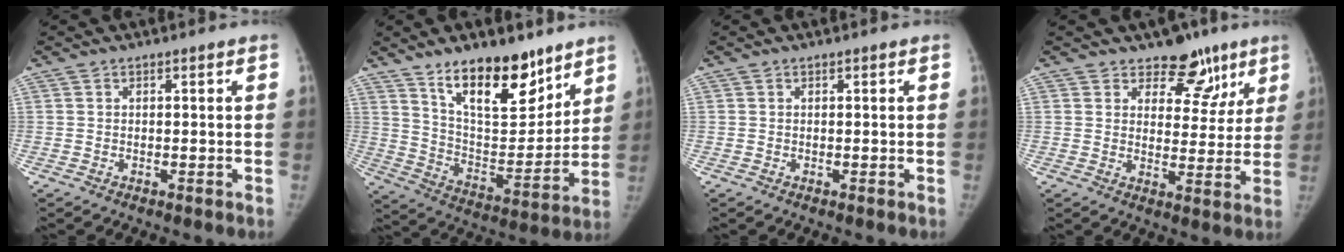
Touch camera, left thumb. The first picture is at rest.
{"total": 18.5, "force": [12.5, 7.9, 11.0], "torque": [-0.123, -0.087, 0.217]}
{"total": 0.0}
{"total": 9.4, "force": [6.6, 6.0, 3.2], "torque": [0.006, -0.034, 0.089]}